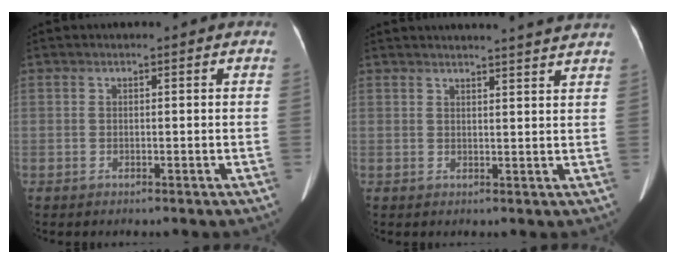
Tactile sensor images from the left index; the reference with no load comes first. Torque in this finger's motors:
{"motor_torque": [-0.02, -0.01, -0.08, 0.00]}